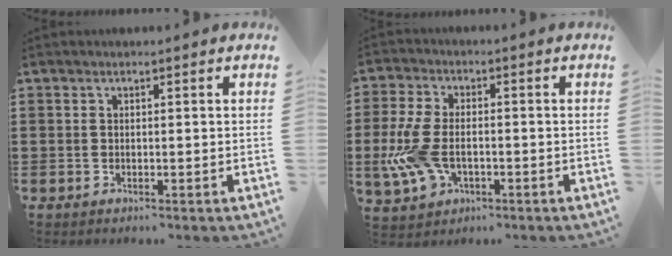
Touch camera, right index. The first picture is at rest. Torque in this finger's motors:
{"motor_torque": [0.77, -0.22, 0.55, 0.17]}